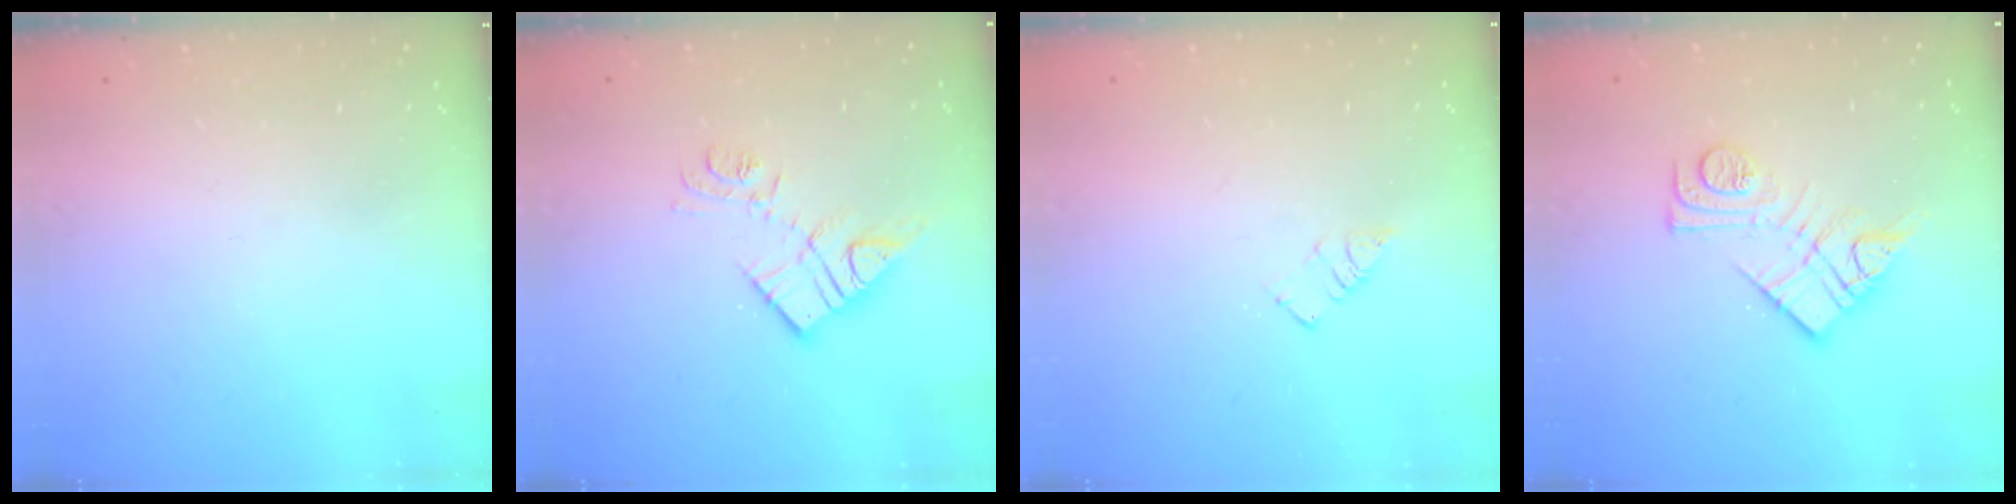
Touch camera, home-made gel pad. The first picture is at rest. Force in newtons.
{"total": 12.0, "press": 12.0, "slide": 0.8}
{"total": 3.2, "press": 3.2, "slide": 0.4}
{"total": 12.8, "press": 12.8, "slide": 0.8}